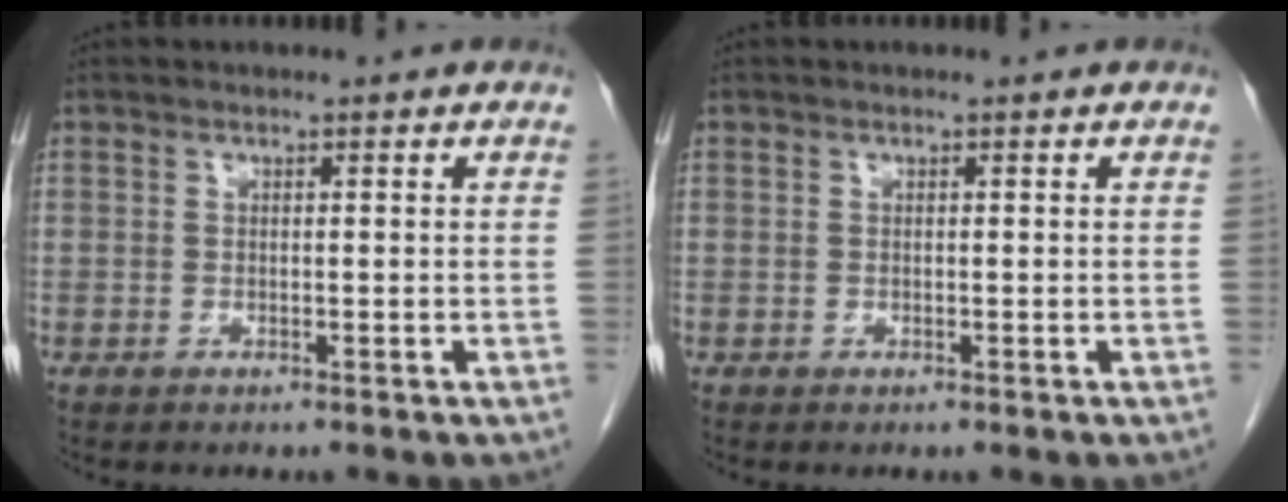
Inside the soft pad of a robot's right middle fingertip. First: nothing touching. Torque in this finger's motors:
{"motor_torque": [0.09, -0.09, -0.03, 0.01]}